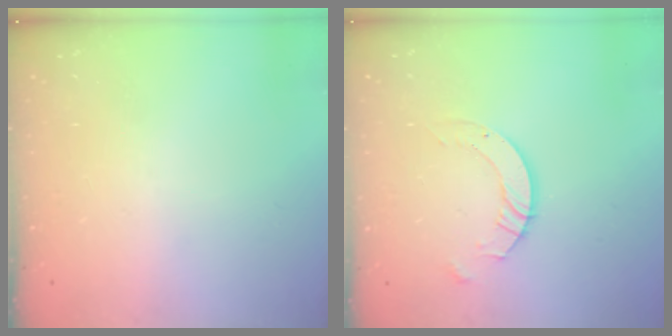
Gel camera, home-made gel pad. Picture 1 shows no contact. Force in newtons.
{"total": 5.0, "press": 5.0, "slide": 0.3}